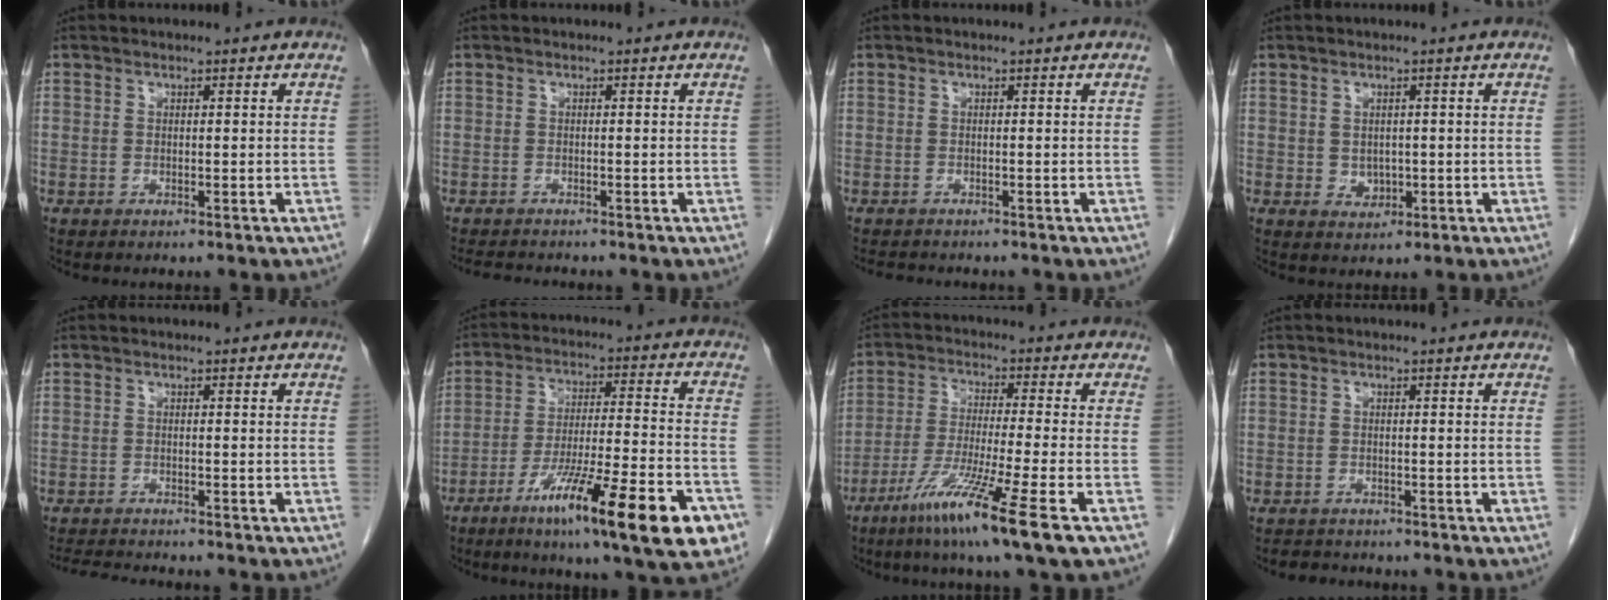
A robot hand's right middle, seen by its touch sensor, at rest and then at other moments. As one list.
[{"total": 3.4, "force": [-3.2, 0.6, 1.1], "torque": [-0.013, -0.010, -0.051]}, {"total": 2.6, "force": [-2.3, 0.7, 0.8], "torque": [-0.014, -0.007, -0.031]}, {"total": 2.1, "force": [-0.1, 1.7, 1.1], "torque": [-0.019, -0.001, 0.008]}, {"total": 4.2, "force": [-4.0, -0.1, 1.2], "torque": [-0.019, -0.016, -0.067]}, {"total": 19.5, "force": [-10.6, 1.4, 16.3], "torque": [-0.222, -0.026, -0.166]}, {"total": 12.9, "force": [-7.1, -1.1, 10.7], "torque": [-0.210, -0.045, -0.127]}, {"total": 2.6, "force": [-2.3, 1.1, 0.1], "torque": [-0.005, -0.003, -0.036]}]